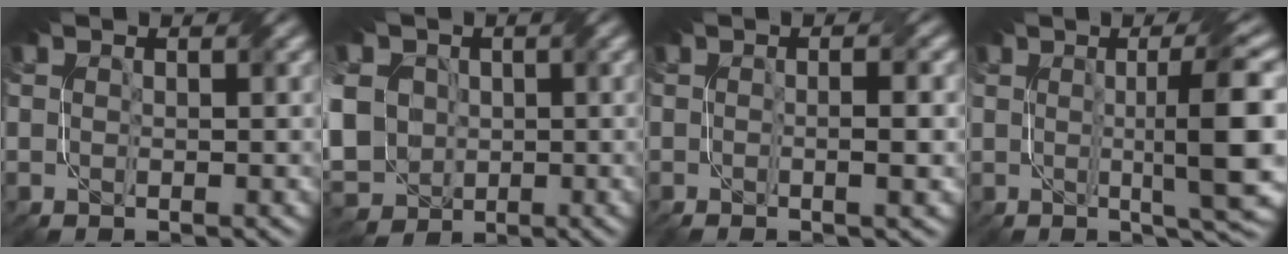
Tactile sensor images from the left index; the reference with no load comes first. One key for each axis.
{"total": 13.4, "fx": -1.1, "fy": 10.9, "fz": 7.7, "tx": -0.179, "ty": -0.006, "tz": -0.047}
{"total": 3.0, "fx": -0.1, "fy": 0.7, "fz": 3.0, "tx": -0.030, "ty": 0.000, "tz": -0.008}
{"total": 7.5, "fx": 0.4, "fy": 1.1, "fz": 7.4, "tx": -0.100, "ty": 0.006, "tz": 0.007}